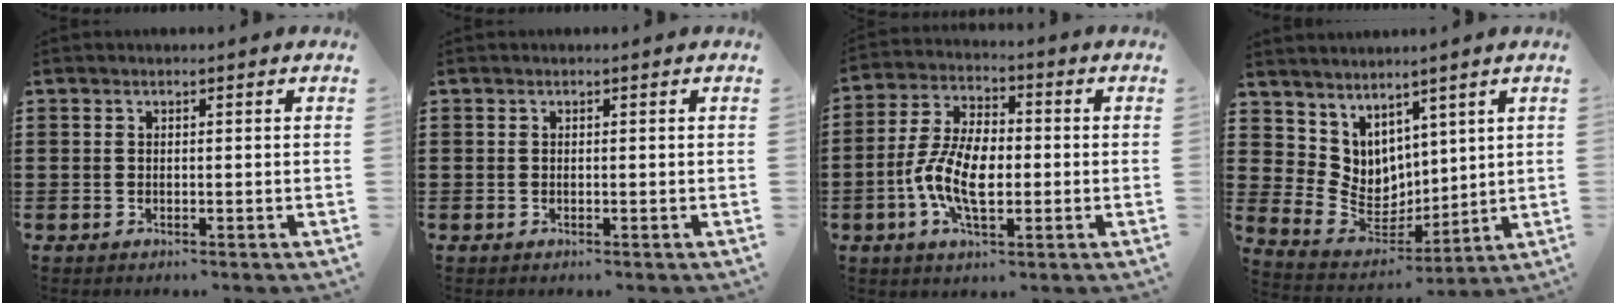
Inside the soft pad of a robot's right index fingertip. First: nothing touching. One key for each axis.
{"total": 0.0}
{"total": 9.1, "fx": -2.0, "fy": 4.5, "fz": 7.6, "tx": -0.172, "ty": -0.002, "tz": -0.040}
{"total": 6.0, "fx": 4.0, "fy": 4.6, "fz": 0.0, "tx": -0.043, "ty": -0.040, "tz": 0.081}